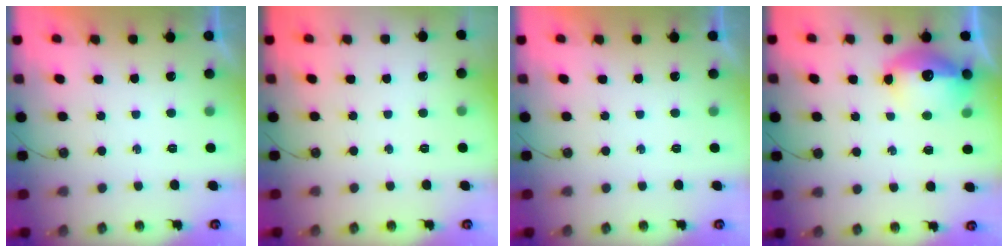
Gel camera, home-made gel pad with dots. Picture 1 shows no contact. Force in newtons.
{"total": 0.0}
{"total": 0.0}
{"total": 14.4, "press": 14.3, "slide": 1.5}